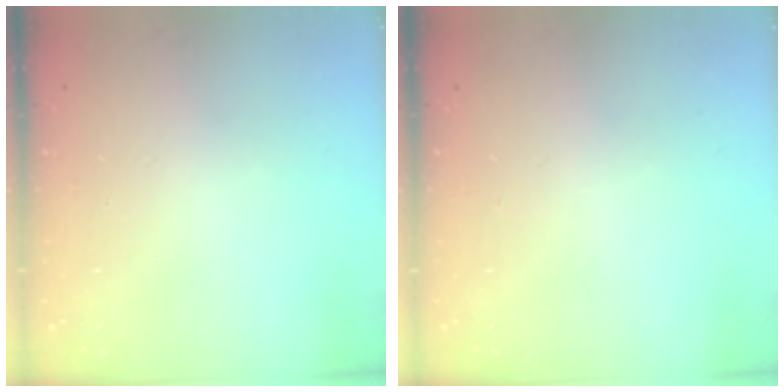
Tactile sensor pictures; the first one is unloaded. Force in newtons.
{"total": 0.0}